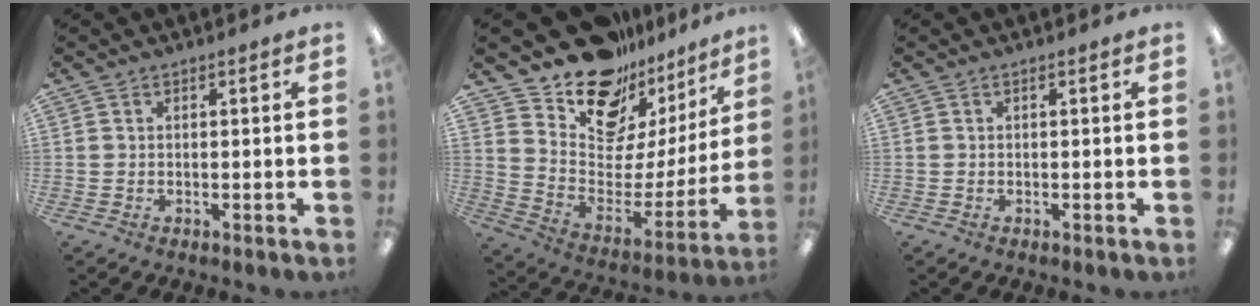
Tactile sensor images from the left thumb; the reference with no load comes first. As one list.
[{"total": 17.4, "force": [14.2, 8.4, 5.6], "torque": [-0.103, -0.124, 0.252]}, {"total": 0.0}]